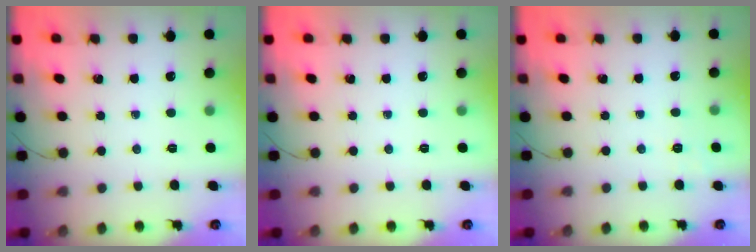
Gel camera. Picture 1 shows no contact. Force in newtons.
{"total": 0.0}
{"total": 1.8, "press": 0.1, "slide": 1.8}